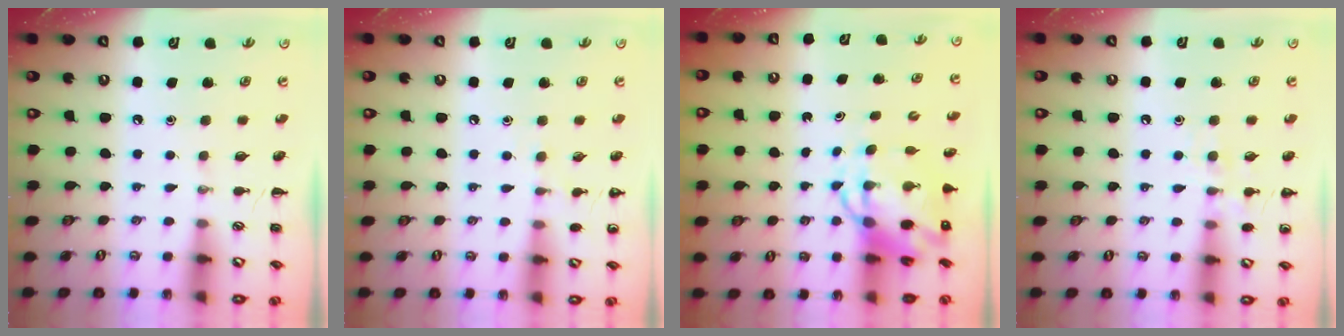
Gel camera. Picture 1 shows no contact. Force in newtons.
{"total": 5.5, "press": 5.3, "slide": 1.6}
{"total": 6.9, "press": 6.7, "slide": 1.8}
{"total": 7.1, "press": 7.0, "slide": 1.1}